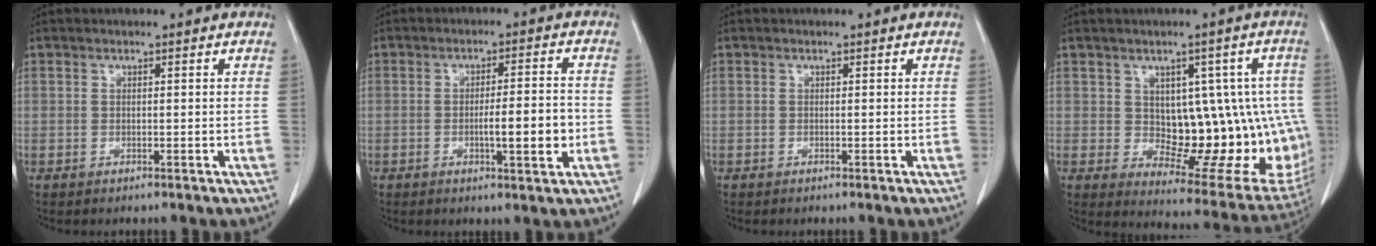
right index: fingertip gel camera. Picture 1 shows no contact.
{"total": 7.5, "force": [-1.8, 0.7, 7.3], "torque": [-0.113, 0.002, -0.027]}
{"total": 0.0}
{"total": 16.1, "force": [0.0, 8.0, 14.0], "torque": [-0.142, 0.010, 0.022]}